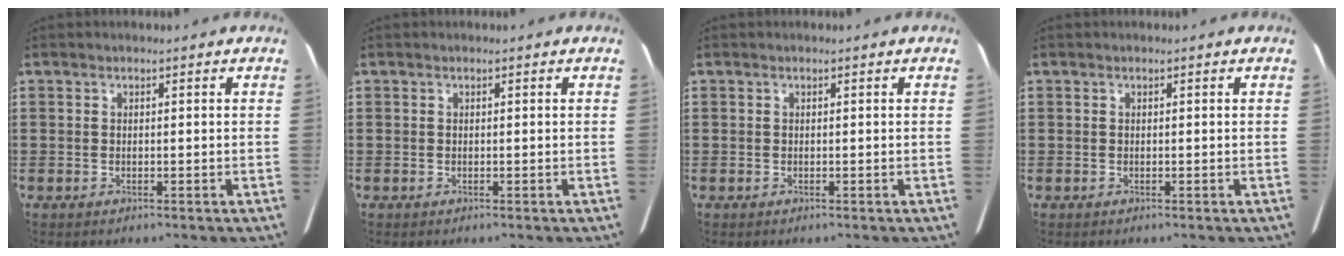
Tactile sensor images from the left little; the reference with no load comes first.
{"total": 0.0}
{"total": 0.0}
{"total": 0.0}